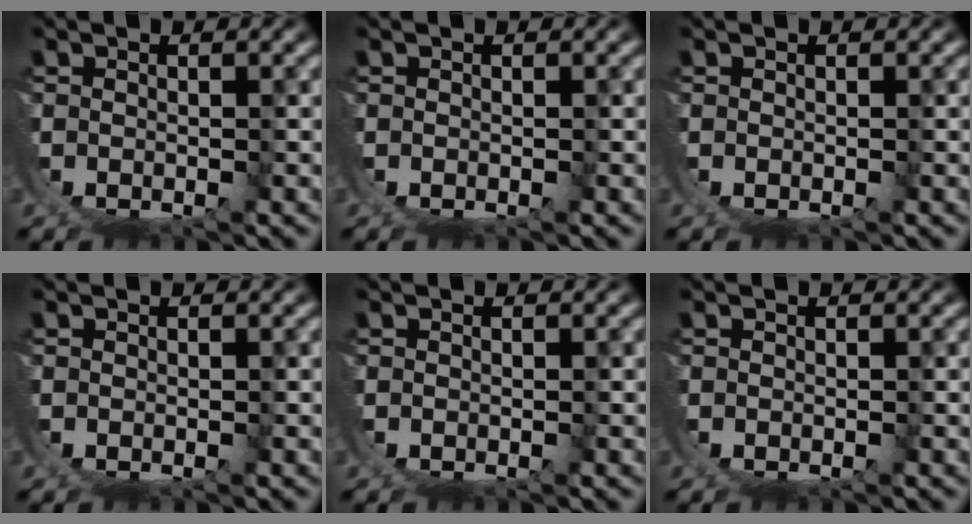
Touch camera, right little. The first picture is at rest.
{"total": 0.0}
{"total": 0.0}
{"total": 0.0}
{"total": 0.0}
{"total": 0.0}